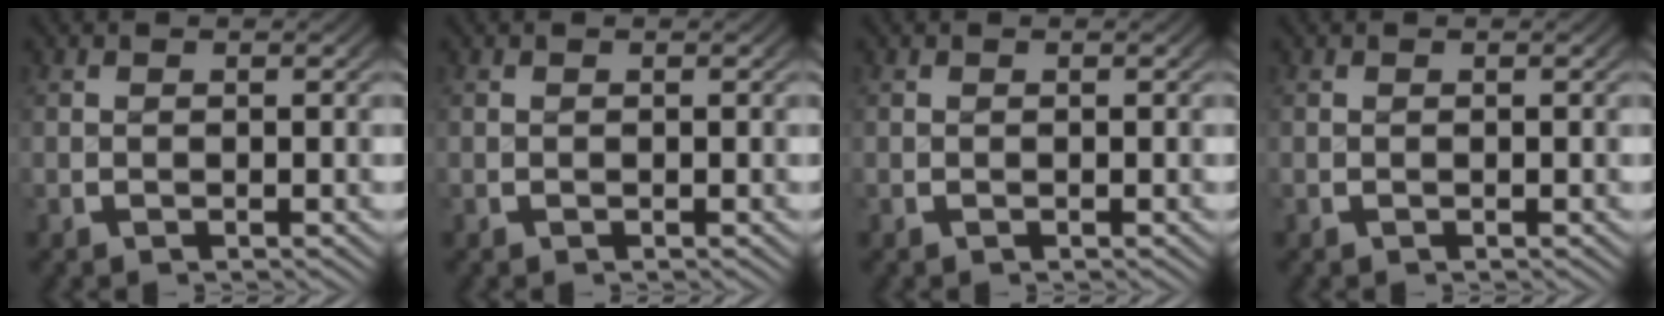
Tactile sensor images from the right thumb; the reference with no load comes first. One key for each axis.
{"total": 0.0}
{"total": 0.0}
{"total": 0.0}